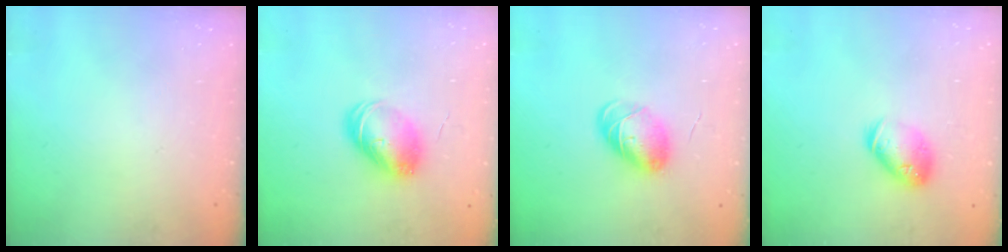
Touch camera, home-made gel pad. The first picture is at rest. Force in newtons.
{"total": 9.1, "press": 9.1, "slide": 0.1}
{"total": 7.5, "press": 7.5, "slide": 0.5}
{"total": 9.6, "press": 9.5, "slide": 1.2}